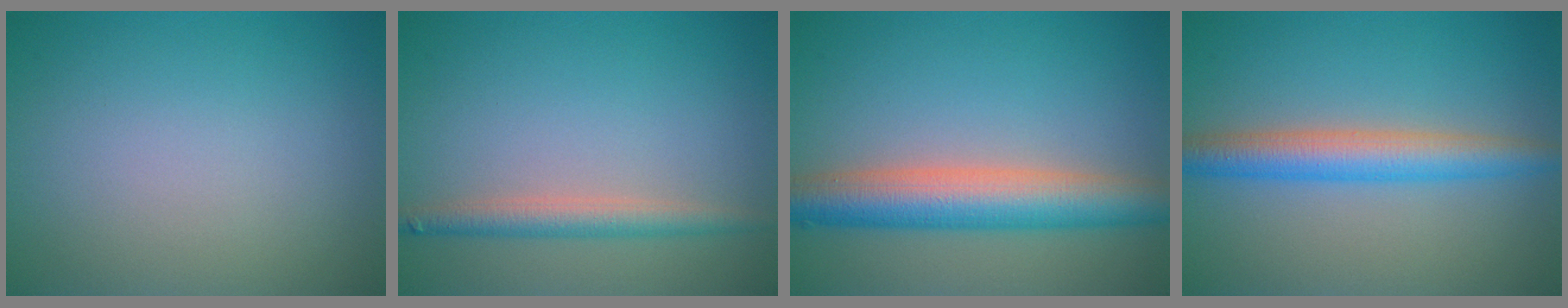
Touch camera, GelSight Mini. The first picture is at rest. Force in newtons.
{"total": 2.6, "press": 2.6, "slide": 0.1}
{"total": 7.1, "press": 7.1, "slide": 0.2}
{"total": 4.6, "press": 4.6, "slide": 0.1}